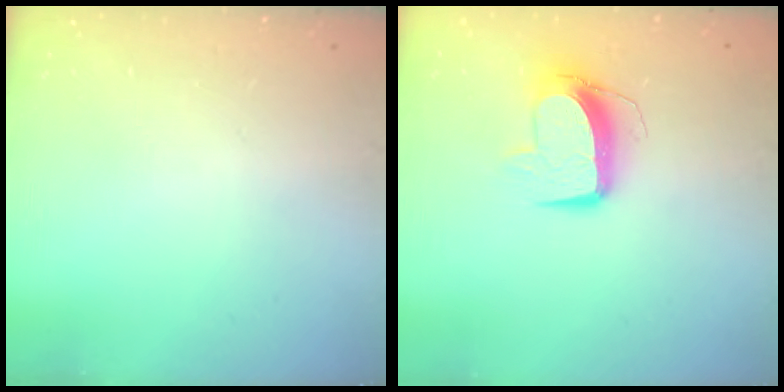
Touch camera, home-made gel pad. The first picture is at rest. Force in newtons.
{"total": 10.9, "press": 10.9, "slide": 0.7}